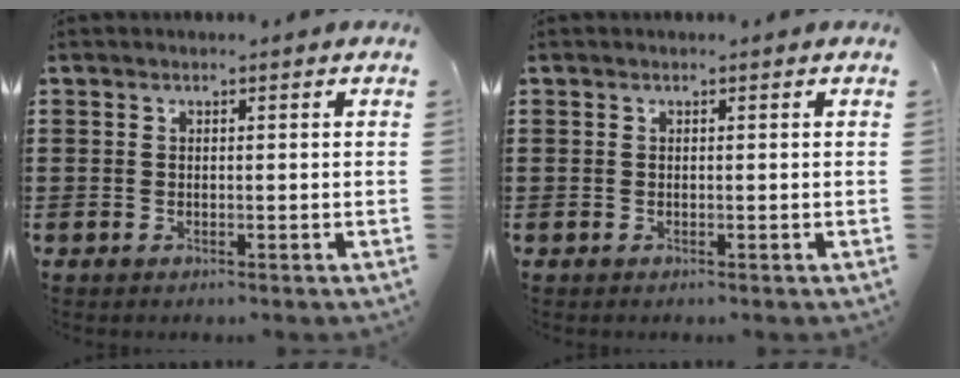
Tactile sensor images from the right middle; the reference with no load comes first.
{"total": 0.0}